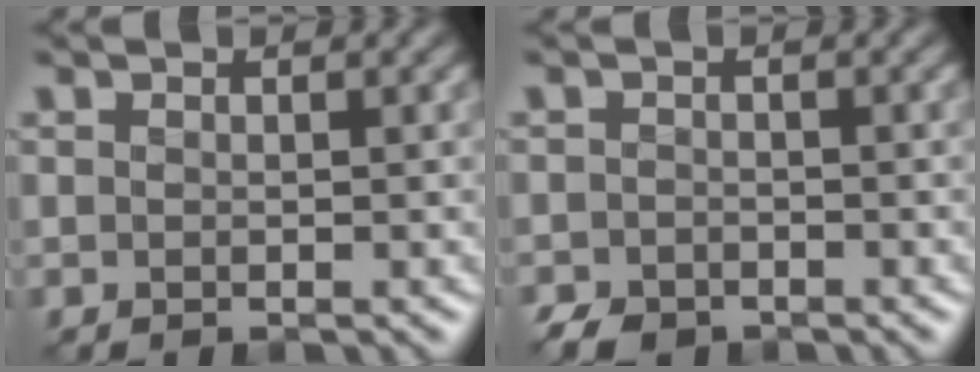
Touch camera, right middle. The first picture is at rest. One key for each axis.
{"total": 2.4, "fx": -2.0, "fy": 1.2, "fz": 0.7, "tx": -0.008, "ty": -0.003, "tz": -0.040}